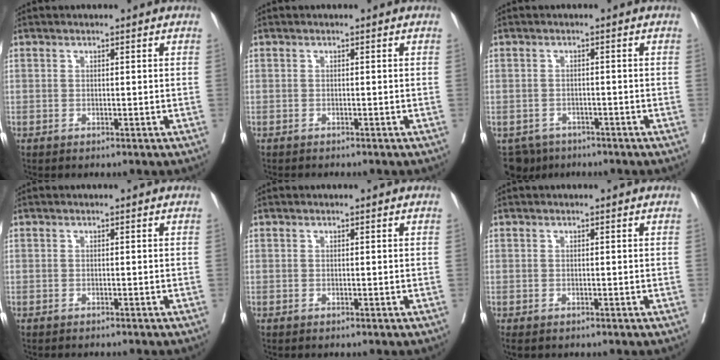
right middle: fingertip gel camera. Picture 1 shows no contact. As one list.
[{"total": 1.6, "force": [-1.5, 0.3, 0.5], "torque": [-0.010, -0.004, -0.020]}, {"total": 4.4, "force": [-3.2, 3.0, 0.4], "torque": [0.000, 0.001, -0.047]}, {"total": 2.2, "force": [-2.1, 0.2, 0.7], "torque": [-0.011, -0.003, -0.026]}, {"total": 0.0}, {"total": 1.0, "force": [-0.8, 0.5, 0.4], "torque": [-0.005, -0.002, -0.010]}]